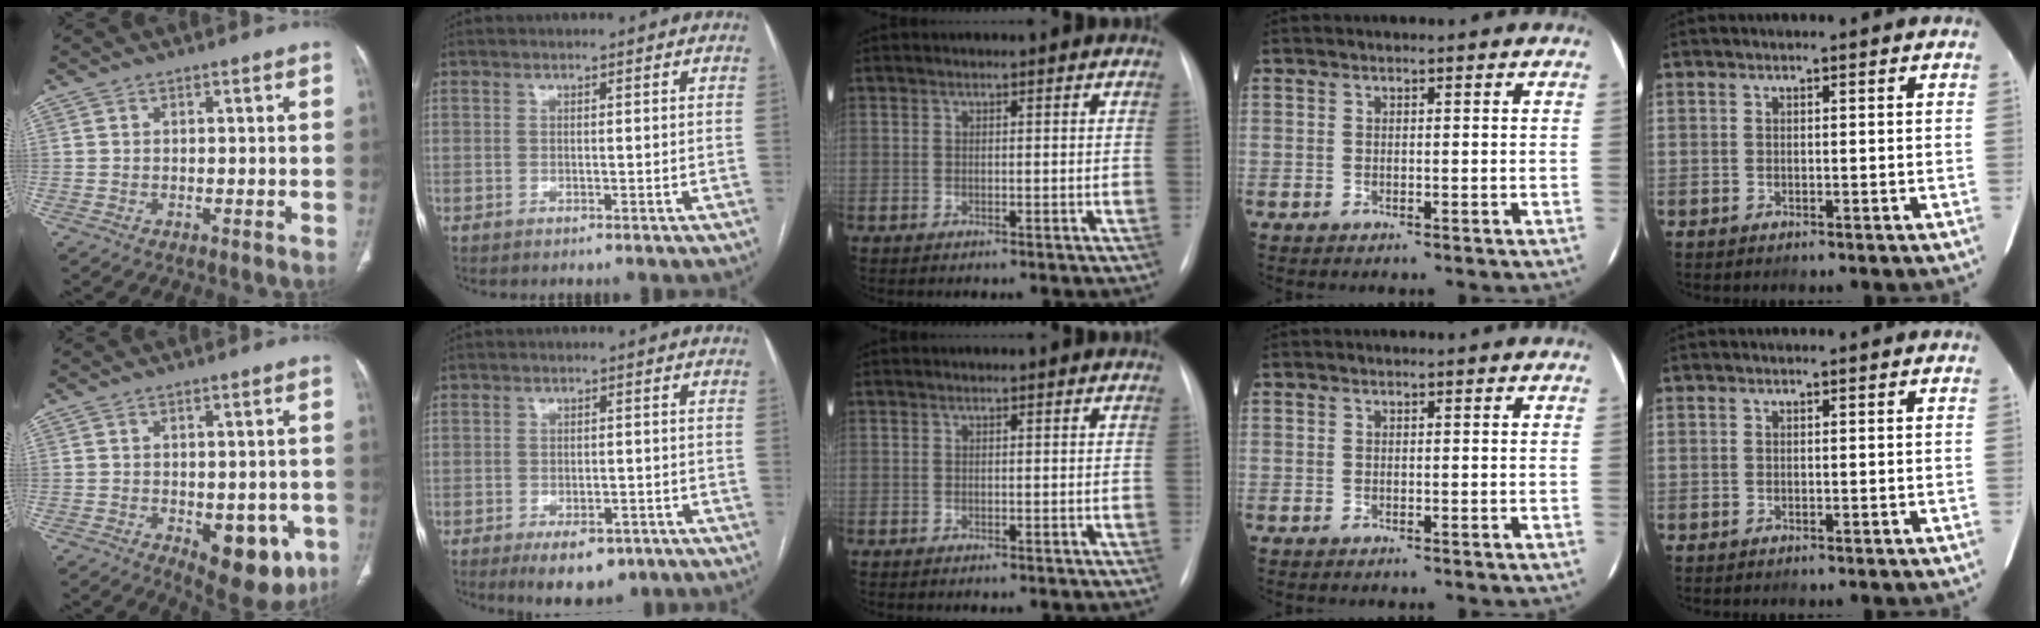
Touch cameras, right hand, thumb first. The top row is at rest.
{"thumb": {"total": 12.1, "force": [-4.0, 6.4, 9.4], "torque": [-0.088, 0.001, -0.036]}, "index": {"total": 7.0, "force": [-4.5, 3.5, 4.0], "torque": [-0.054, 0.000, -0.061]}}